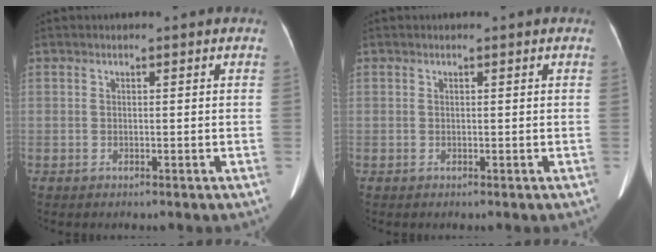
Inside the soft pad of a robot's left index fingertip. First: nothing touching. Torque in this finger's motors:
{"motor_torque": [0.09, 0.02, 0.01, -0.01]}